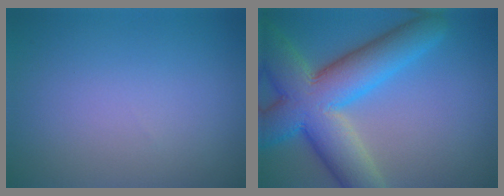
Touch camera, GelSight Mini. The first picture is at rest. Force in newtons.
{"total": 10.9, "press": 10.9, "slide": 0.8}